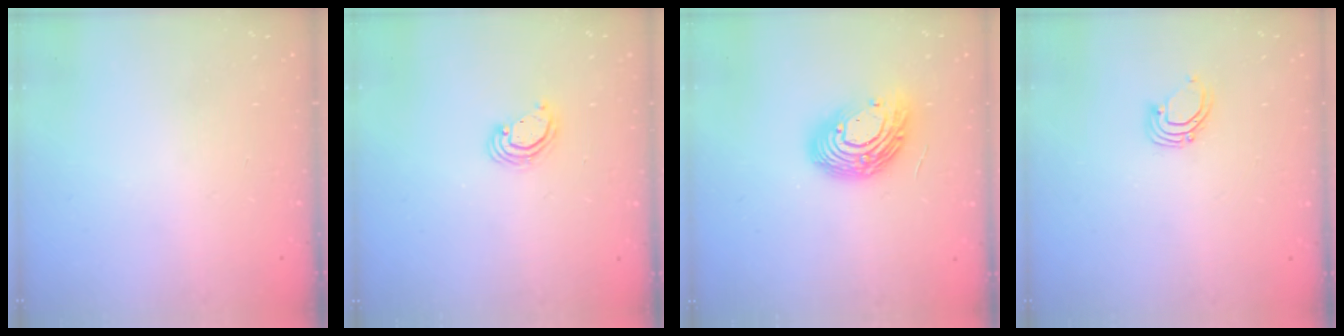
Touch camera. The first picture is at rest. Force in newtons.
{"total": 3.8, "press": 3.8, "slide": 0.2}
{"total": 13.7, "press": 13.7, "slide": 0.5}
{"total": 2.9, "press": 2.9, "slide": 0.3}